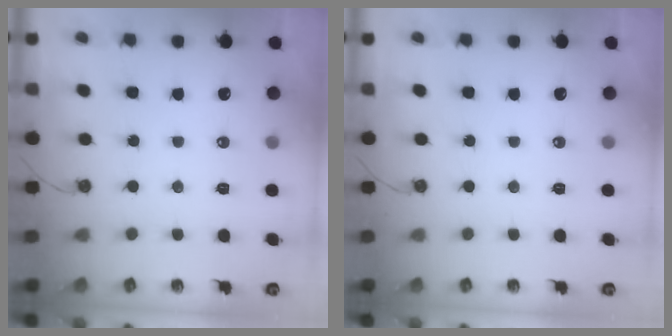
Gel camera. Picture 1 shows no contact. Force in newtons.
{"total": 0.0}